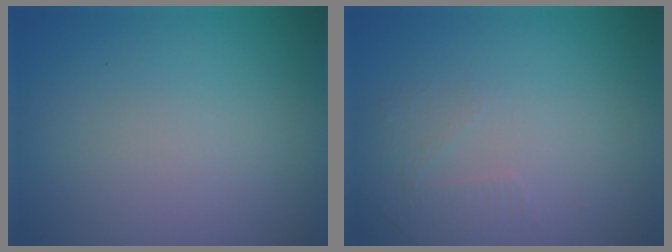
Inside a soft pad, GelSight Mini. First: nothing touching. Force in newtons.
{"total": 1.4, "press": 0.8, "slide": 1.1}